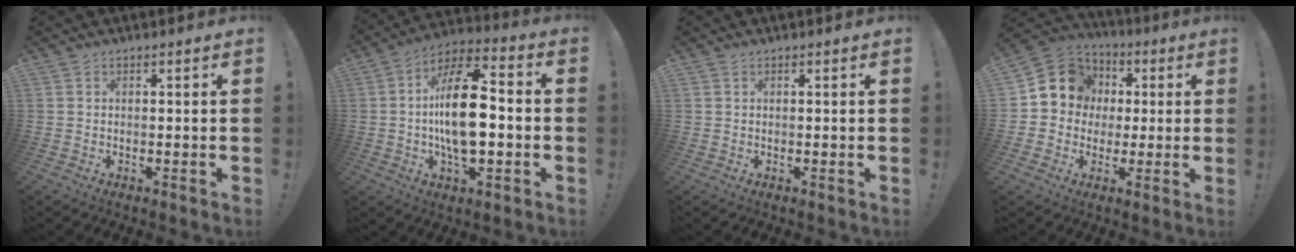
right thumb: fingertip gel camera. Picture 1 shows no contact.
{"total": 18.8, "force": [-1.6, 9.2, 16.4], "torque": [-0.286, 0.006, -0.033]}
{"total": 0.0}
{"total": 10.8, "force": [1.4, 10.2, 3.2], "torque": [-0.034, -0.001, 0.034]}